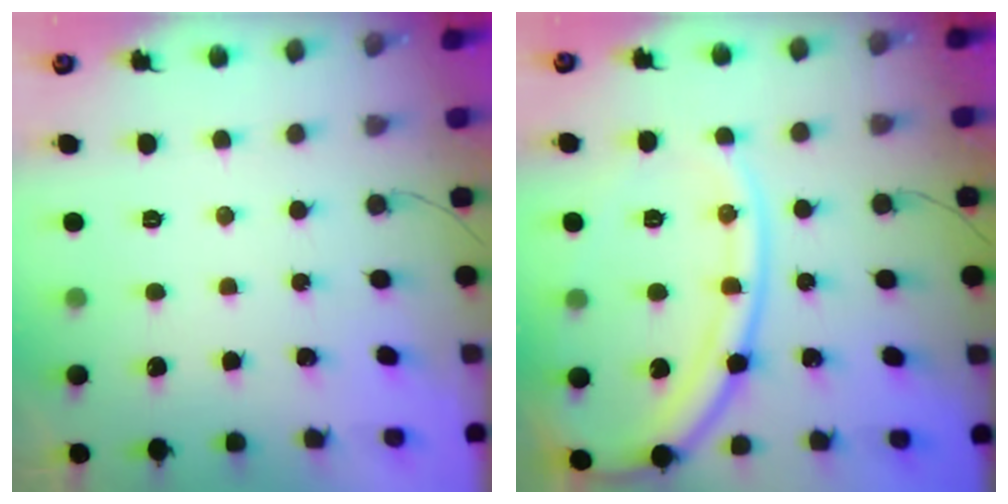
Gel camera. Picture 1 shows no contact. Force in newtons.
{"total": 15.3, "press": 15.2, "slide": 1.7}